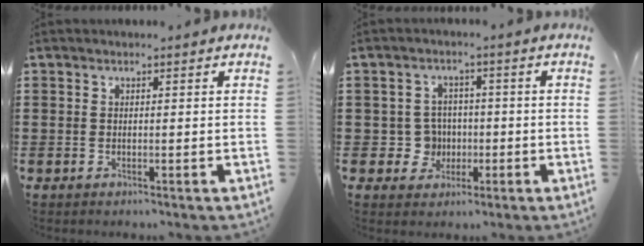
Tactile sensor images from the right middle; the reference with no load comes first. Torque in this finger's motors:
{"motor_torque": [0.18, -0.11, 0.00, -0.01]}